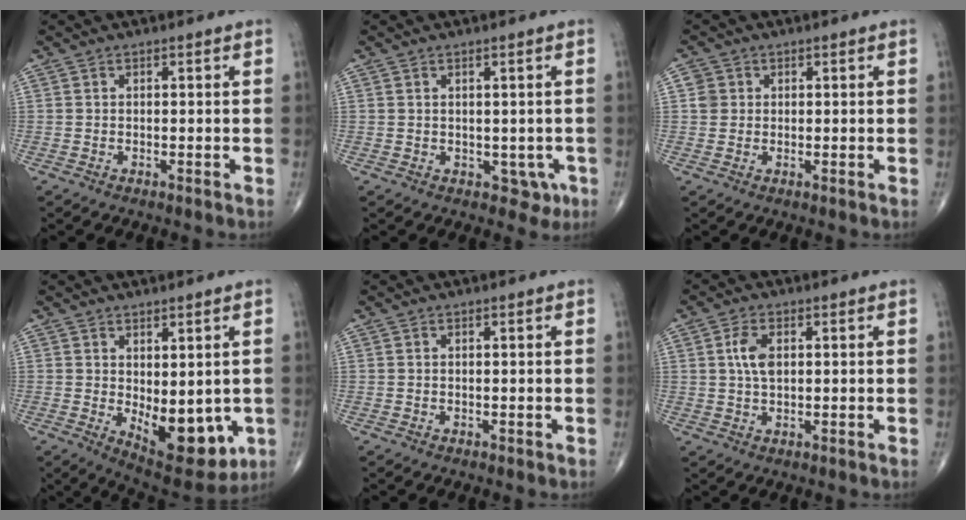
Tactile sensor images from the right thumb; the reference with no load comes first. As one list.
[{"total": 3.2, "force": [-0.2, 2.4, 2.1], "torque": [-0.001, -0.003, 0.006]}, {"total": 2.4, "force": [0.5, 2.3, 0.5], "torque": [0.005, 0.001, 0.007]}, {"total": 12.4, "force": [-1.9, 6.3, 10.6], "torque": [-0.112, -0.018, -0.003]}, {"total": 0.0}, {"total": 4.5, "force": [1.0, 2.4, 3.7], "torque": [-0.074, -0.001, 0.016]}]